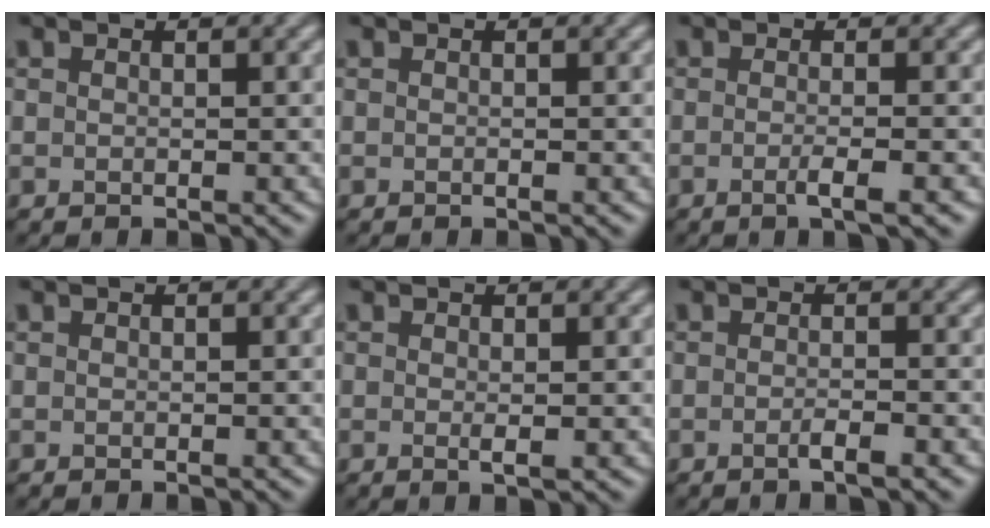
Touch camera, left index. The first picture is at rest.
{"total": 0.0}
{"total": 2.5, "force": [-0.8, 0.6, 2.3], "torque": [-0.029, 0.001, -0.019]}
{"total": 0.0}
{"total": 1.1, "force": [0.0, 0.1, 1.1], "torque": [-0.018, -0.003, -0.001]}
{"total": 2.0, "force": [-0.9, 0.4, 1.7], "torque": [-0.022, 0.001, -0.018]}